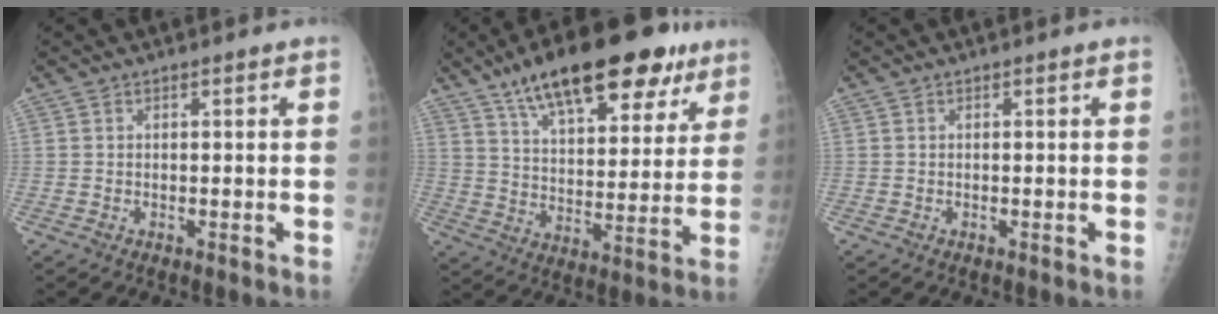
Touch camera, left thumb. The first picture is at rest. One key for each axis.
{"total": 23.1, "fx": 14.6, "fy": 9.3, "fz": 15.3, "tx": -0.196, "ty": -0.029, "tz": 0.227}
{"total": 0.0}